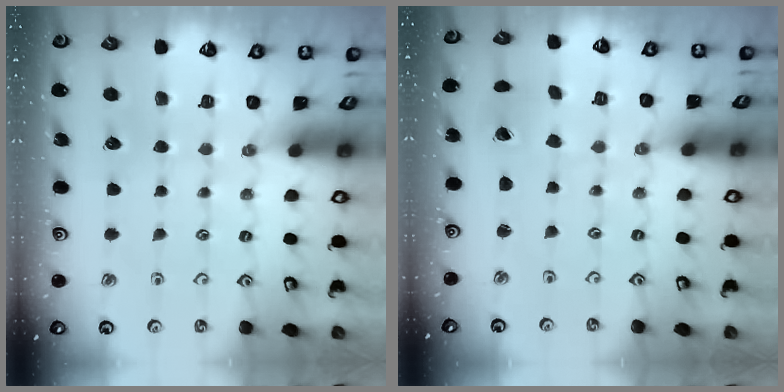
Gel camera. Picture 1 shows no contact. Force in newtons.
{"total": 1.1, "press": 1.1, "slide": 0.1}